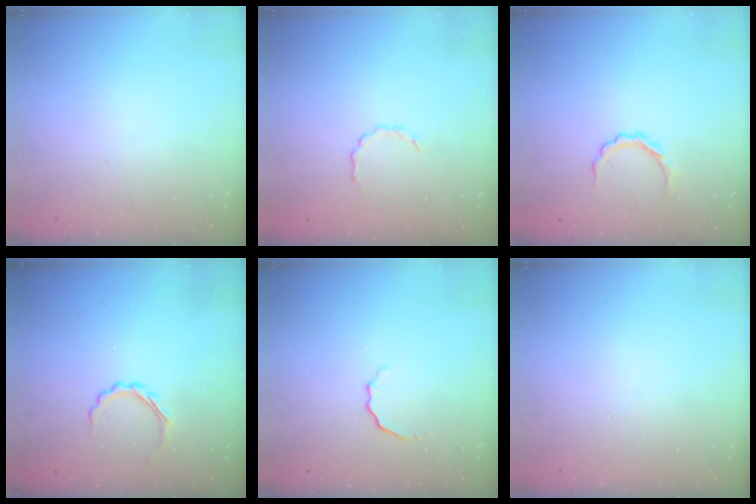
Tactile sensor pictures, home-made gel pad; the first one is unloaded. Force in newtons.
{"total": 2.7, "press": 2.5, "slide": 1.0}
{"total": 4.1, "press": 4.1, "slide": 0.7}
{"total": 5.2, "press": 5.0, "slide": 1.4}
{"total": 2.9, "press": 2.8, "slide": 0.8}
{"total": 0.0}